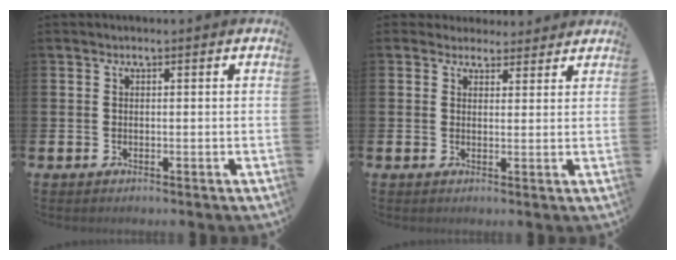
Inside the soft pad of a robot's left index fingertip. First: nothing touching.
{"total": 3.2, "force": [2.9, 1.3, -0.1], "torque": [0.004, -0.011, 0.052]}